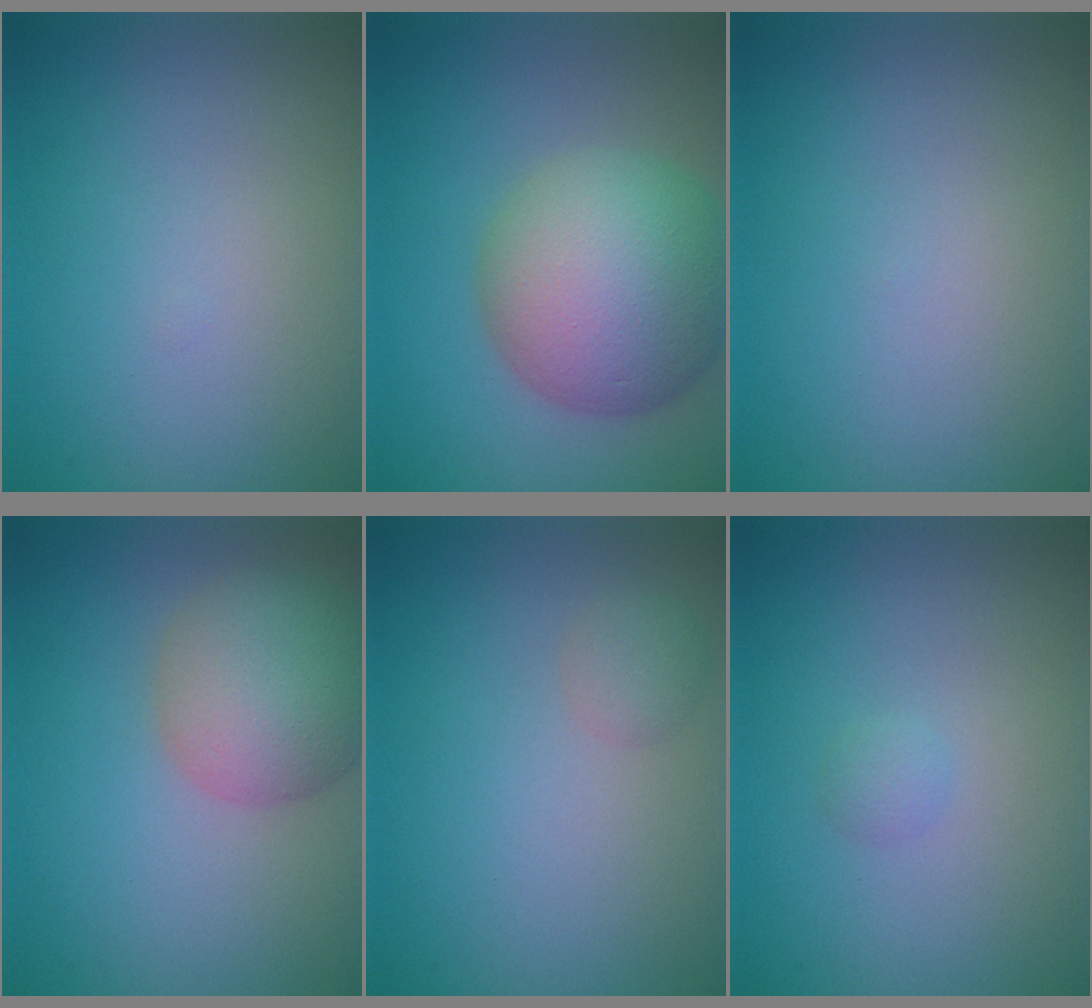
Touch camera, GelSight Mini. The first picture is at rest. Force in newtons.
{"total": 10.7, "press": 10.7, "slide": 0.1}
{"total": 0.0}
{"total": 6.8, "press": 6.8, "slide": 0.2}
{"total": 1.4, "press": 1.4, "slide": 0.0}
{"total": 0.7, "press": 0.7, "slide": 0.0}